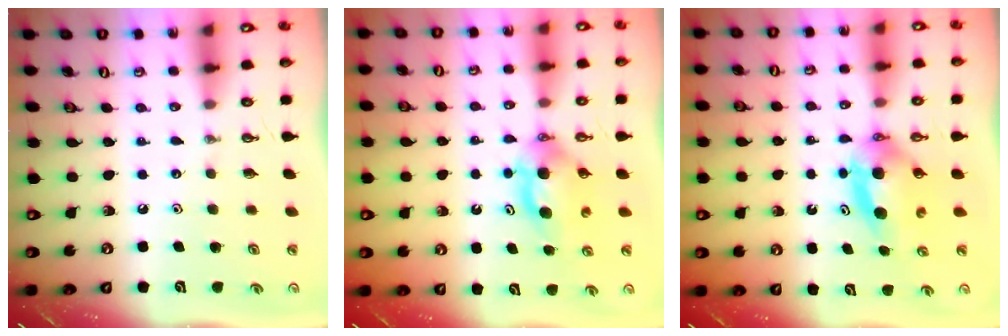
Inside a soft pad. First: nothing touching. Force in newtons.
{"total": 7.9, "press": 4.8, "slide": 6.2}
{"total": 6.6, "press": 6.0, "slide": 2.8}